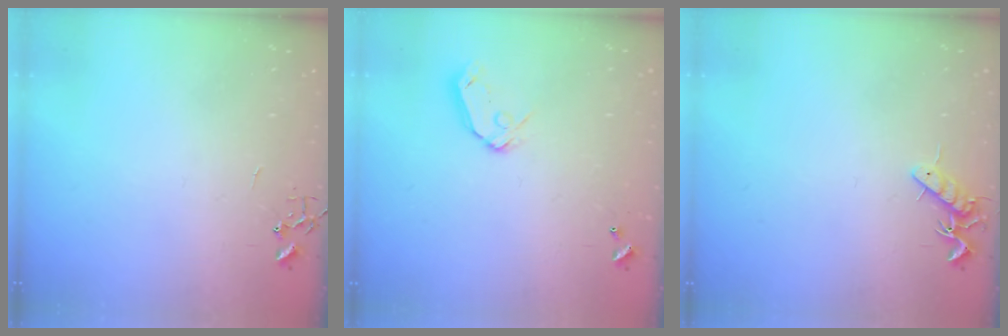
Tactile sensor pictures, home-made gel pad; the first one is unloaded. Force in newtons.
{"total": 8.0, "press": 8.0, "slide": 1.0}
{"total": 7.6, "press": 7.5, "slide": 0.8}